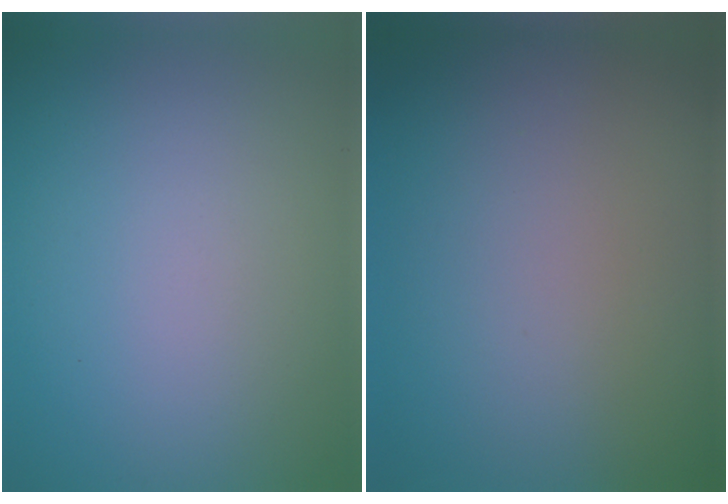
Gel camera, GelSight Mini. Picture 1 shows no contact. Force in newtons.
{"total": 0.0}